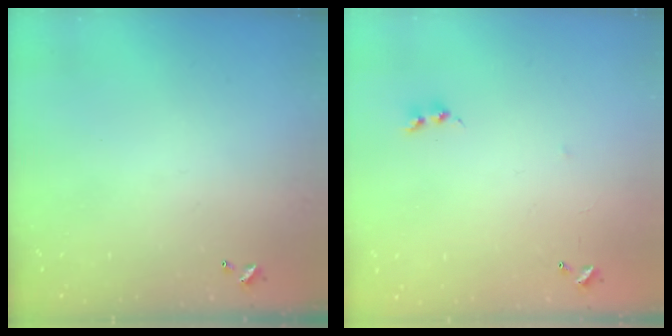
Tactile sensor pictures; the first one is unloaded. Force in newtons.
{"total": 6.2, "press": 6.2, "slide": 0.7}